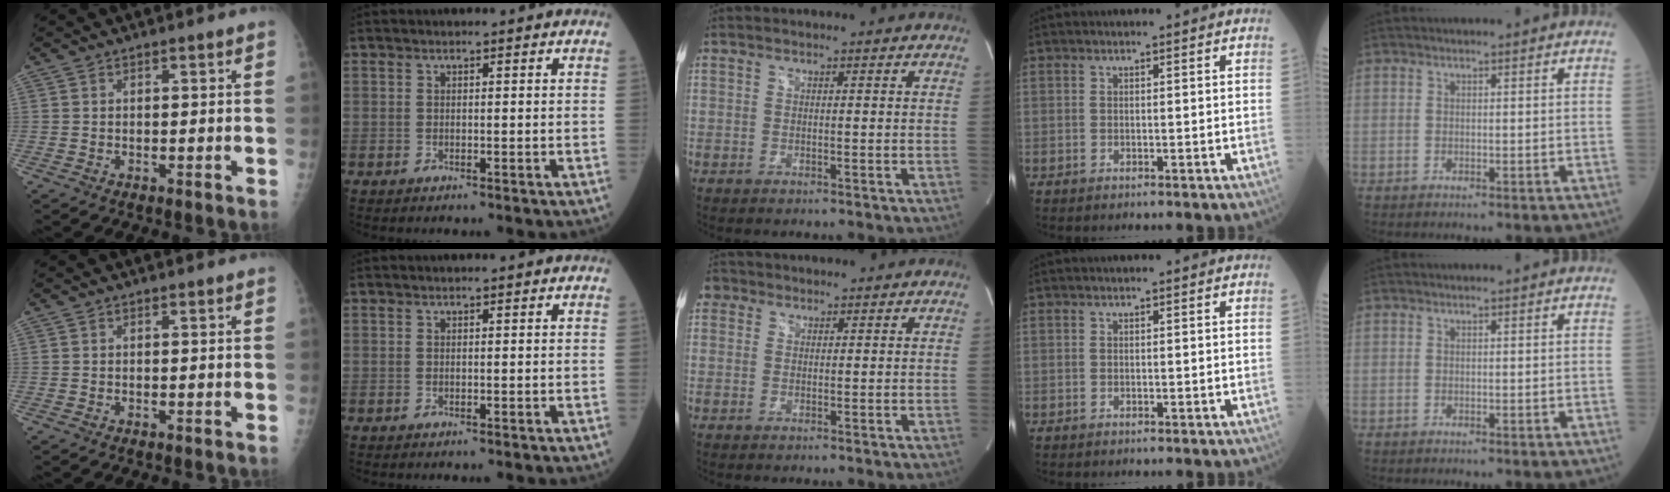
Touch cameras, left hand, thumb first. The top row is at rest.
{"middle": {"total": 2.3, "force": [1.1, 2.0, 0.3], "torque": [0.001, 0.011, 0.015]}}